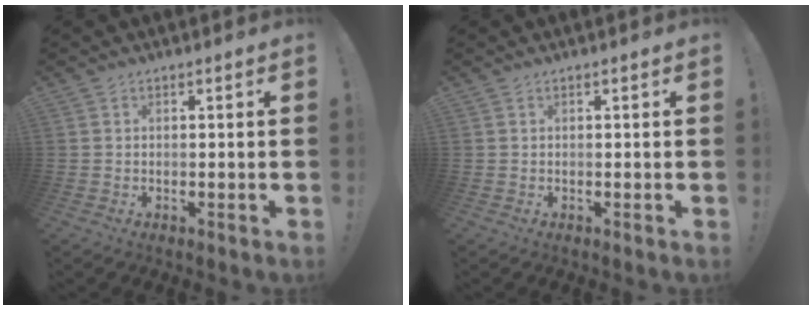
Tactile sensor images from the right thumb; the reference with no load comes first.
{"total": 0.0}